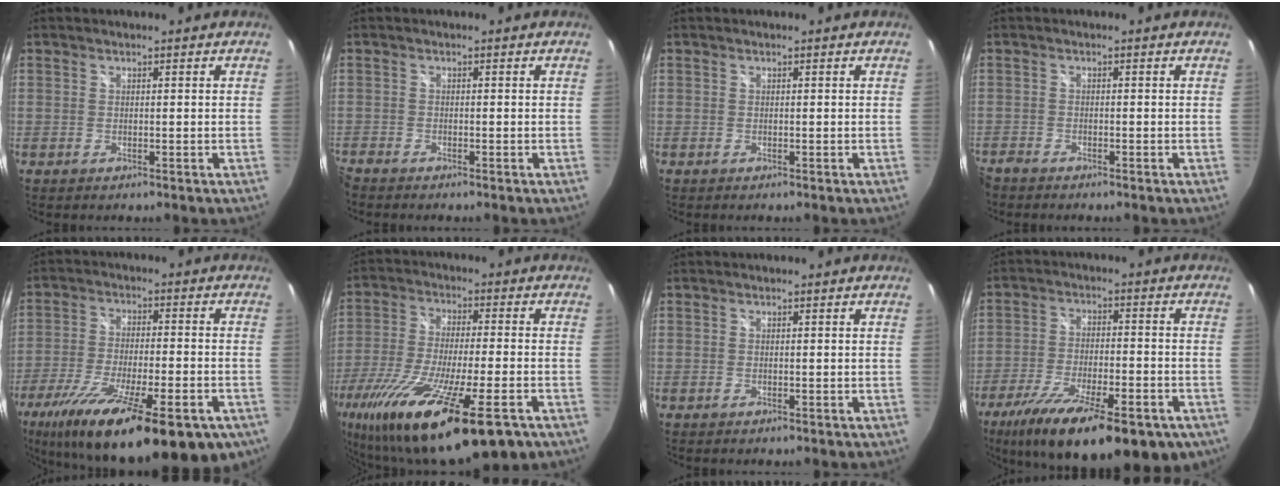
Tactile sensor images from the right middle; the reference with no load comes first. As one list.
[{"total": 1.8, "force": [-1.8, 0.1, 0.4], "torque": [-0.015, -0.010, -0.039]}, {"total": 0.0}, {"total": 2.8, "force": [-2.6, 0.9, 0.5], "torque": [-0.025, -0.012, -0.054]}, {"total": 26.9, "force": [-17.2, 7.8, 19.1], "torque": [-0.337, -0.067, -0.260]}, {"total": 25.2, "force": [-15.8, 5.4, 18.8], "torque": [-0.369, -0.077, -0.272]}, {"total": 0.0}, {"total": 23.5, "force": [-15.2, 7.9, 16.0], "torque": [-0.286, -0.055, -0.226]}]